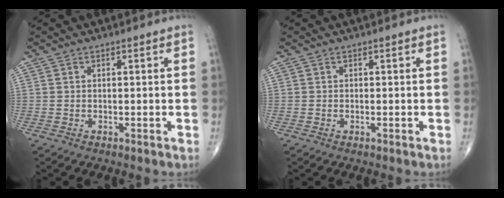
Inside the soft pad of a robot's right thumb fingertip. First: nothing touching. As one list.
[{"total": 0.0}]